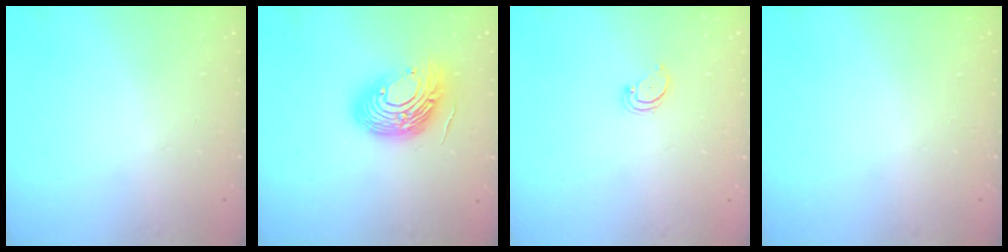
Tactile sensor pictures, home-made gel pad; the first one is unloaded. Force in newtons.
{"total": 17.4, "press": 17.3, "slide": 2.1}
{"total": 1.8, "press": 1.8, "slide": 0.2}
{"total": 0.0}